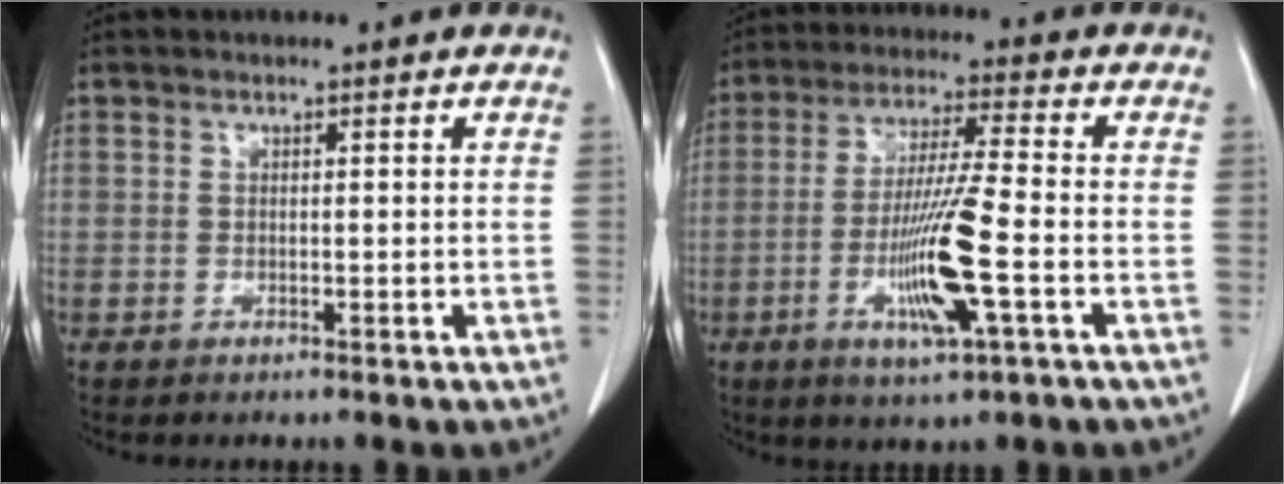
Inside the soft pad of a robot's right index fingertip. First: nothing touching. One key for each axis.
{"total": 11.7, "fx": -3.5, "fy": 0.0, "fz": 11.1, "tx": -0.218, "ty": -0.016, "tz": -0.066}